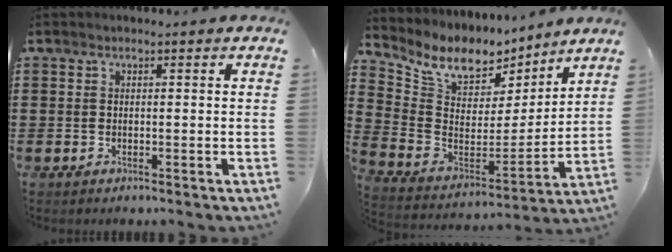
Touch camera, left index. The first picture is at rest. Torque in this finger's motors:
{"motor_torque": [0.87, -1.27, 0.72, 0.13]}